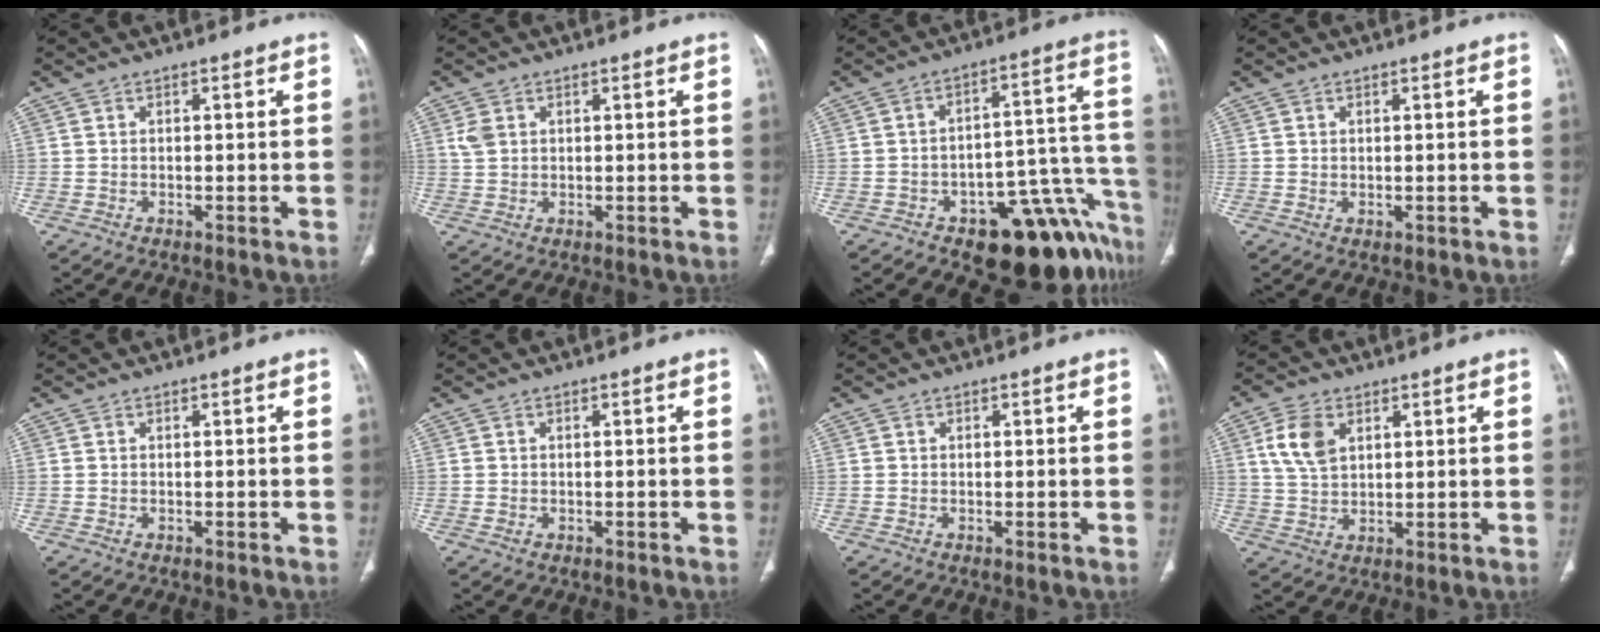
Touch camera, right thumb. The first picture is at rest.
{"total": 2.7, "force": [1.0, 2.0, 1.6], "torque": [-0.035, 0.003, 0.027]}
{"total": 18.9, "force": [-11.5, 8.6, 12.3], "torque": [-0.044, 0.110, -0.144]}
{"total": 0.7, "force": [-0.1, 0.4, 0.5], "torque": [-0.010, -0.003, 0.003]}
{"total": 0.0}
{"total": 0.9, "force": [-0.2, 0.7, 0.5], "torque": [-0.012, 0.004, 0.001]}
{"total": 0.0}
{"total": 7.4, "force": [2.8, 4.6, 5.0], "torque": [-0.093, -0.006, 0.059]}